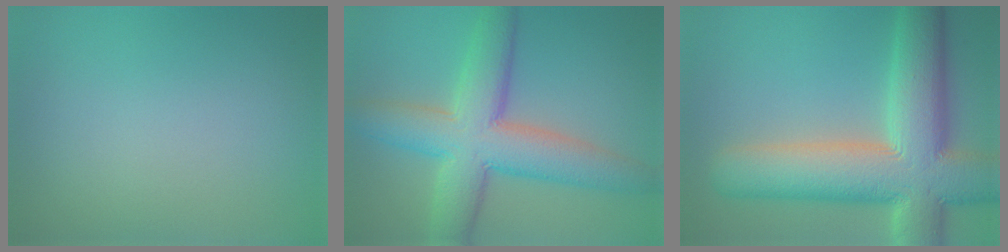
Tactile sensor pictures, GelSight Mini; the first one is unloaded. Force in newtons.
{"total": 8.9, "press": 8.9, "slide": 0.5}
{"total": 13.2, "press": 13.2, "slide": 1.4}